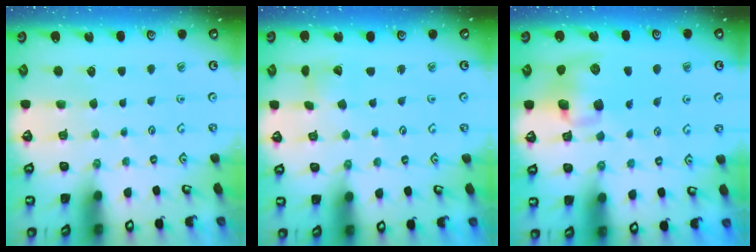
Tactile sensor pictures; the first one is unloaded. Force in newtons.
{"total": 2.6, "press": 2.6, "slide": 0.3}
{"total": 10.7, "press": 10.6, "slide": 1.7}